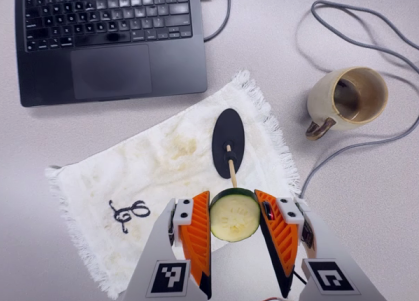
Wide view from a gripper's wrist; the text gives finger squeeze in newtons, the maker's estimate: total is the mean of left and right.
{"total": 9.2, "left": 9.0, "right": 9.3}